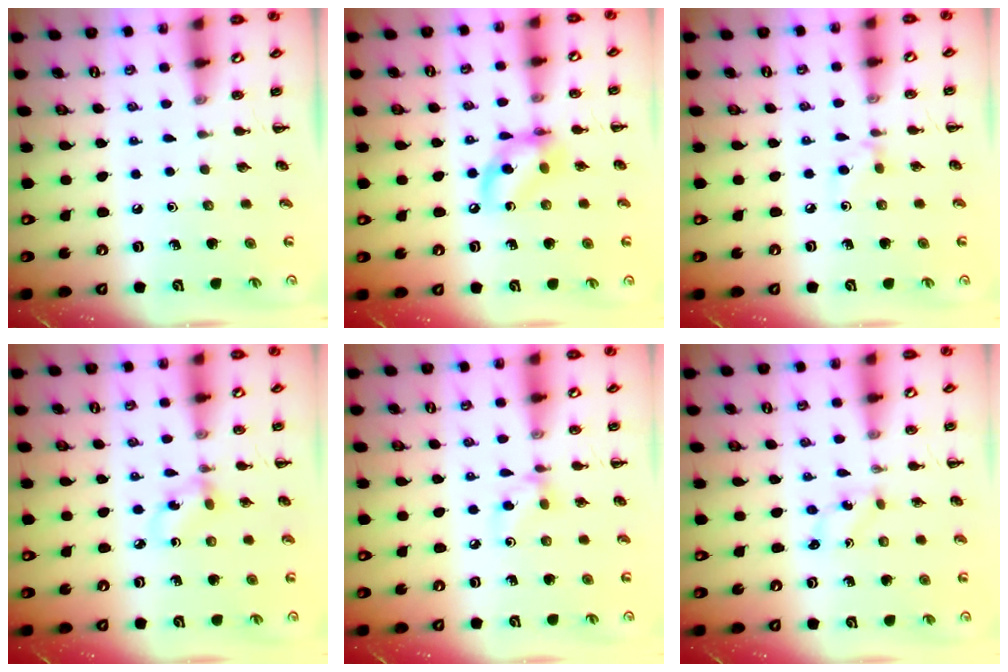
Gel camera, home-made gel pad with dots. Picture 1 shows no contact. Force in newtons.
{"total": 10.3, "press": 10.1, "slide": 2.3}
{"total": 4.3, "press": 3.9, "slide": 1.7}
{"total": 2.8, "press": 2.8, "slide": 0.7}
{"total": 4.6, "press": 4.4, "slide": 1.3}
{"total": 0.0}